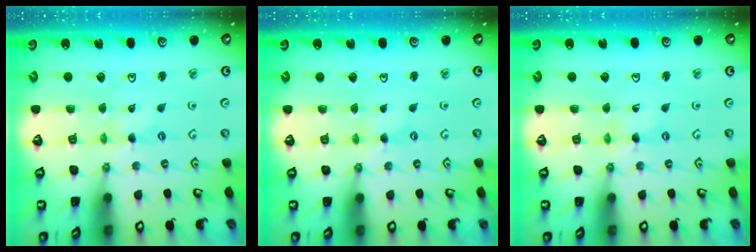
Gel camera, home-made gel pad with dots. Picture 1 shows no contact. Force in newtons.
{"total": 0.0}
{"total": 0.5, "press": 0.5, "slide": 0.2}